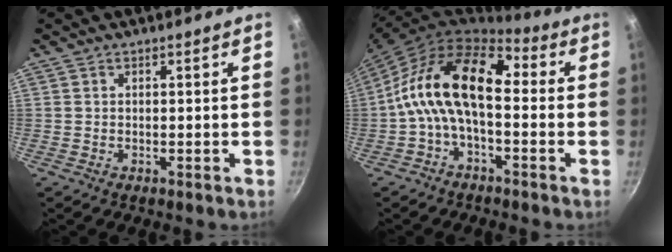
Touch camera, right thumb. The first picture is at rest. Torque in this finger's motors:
{"motor_torque": [1.23, 3.38, 1.70, -0.89, 0.27]}